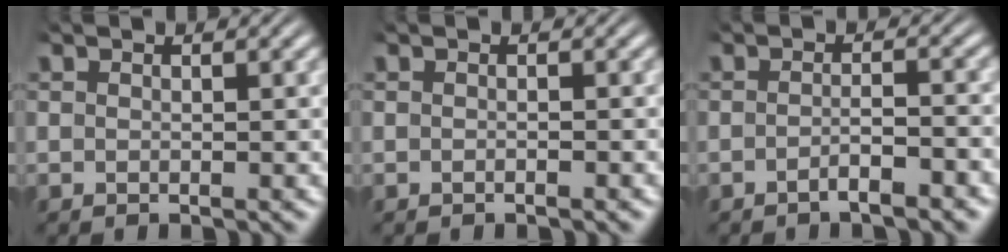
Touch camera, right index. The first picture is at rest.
{"total": 0.5, "force": [-0.5, -0.2, 0.1], "torque": [-0.003, 0.002, -0.009]}
{"total": 2.1, "force": [-1.7, 0.1, 1.2], "torque": [-0.016, -0.002, -0.033]}